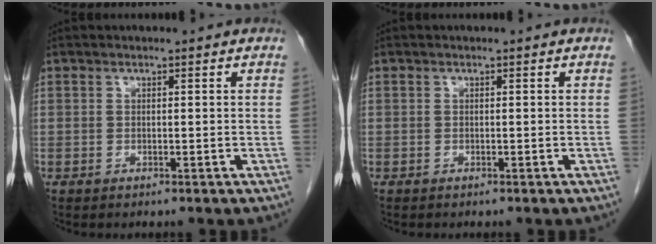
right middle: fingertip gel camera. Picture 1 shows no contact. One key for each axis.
{"total": 0.0}